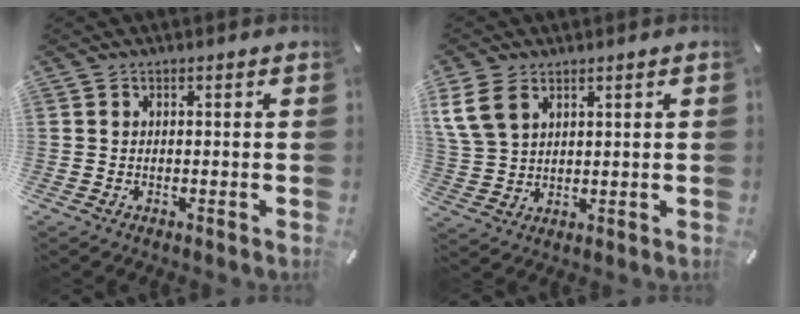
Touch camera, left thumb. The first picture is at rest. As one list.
[{"total": 7.0, "force": [3.9, 4.7, 3.4], "torque": [-0.093, -0.002, 0.075]}]